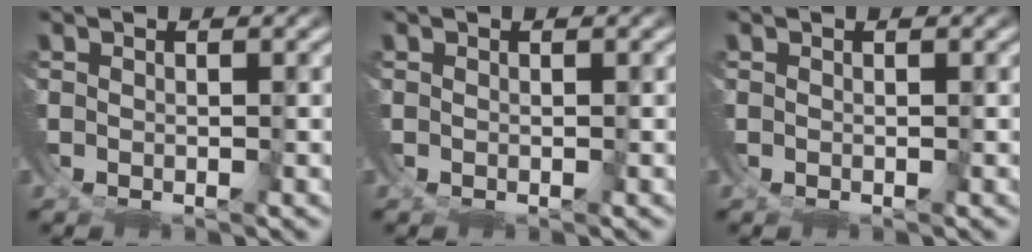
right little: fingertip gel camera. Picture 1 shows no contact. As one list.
[{"total": 0.0}, {"total": 0.0}]